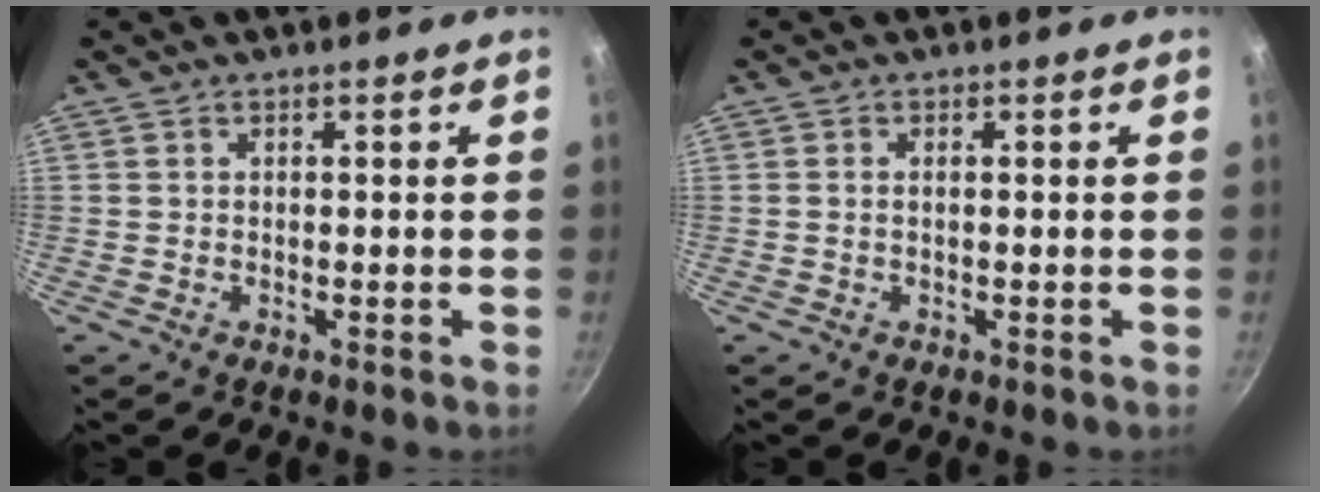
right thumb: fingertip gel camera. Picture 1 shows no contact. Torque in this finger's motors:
{"motor_torque": [0.07, -0.36, -0.08, -0.07, 0.04]}